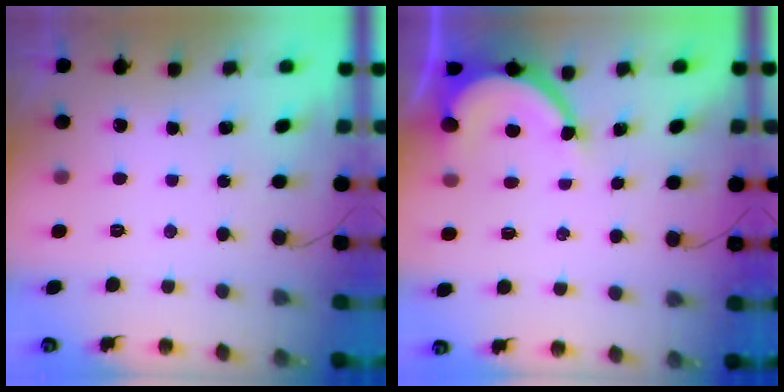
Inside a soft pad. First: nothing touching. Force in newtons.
{"total": 7.5, "press": 7.4, "slide": 0.9}